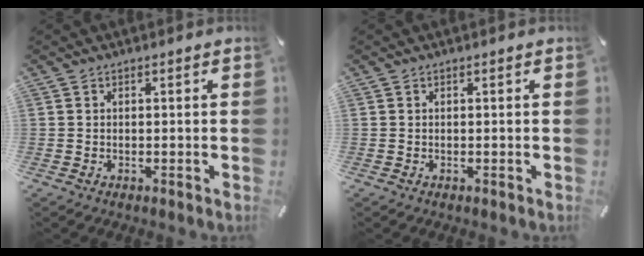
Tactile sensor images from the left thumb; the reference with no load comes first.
{"total": 0.0}